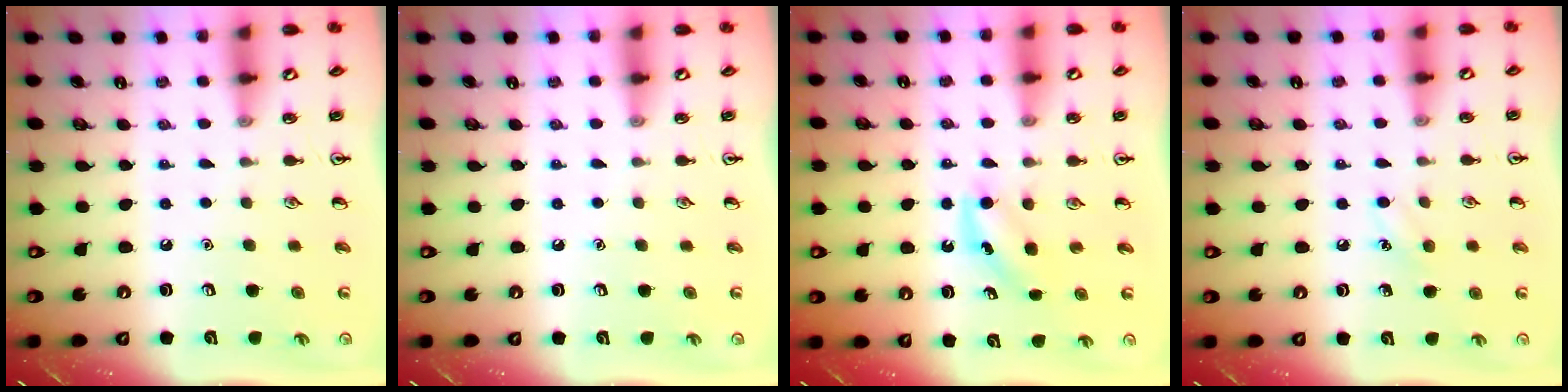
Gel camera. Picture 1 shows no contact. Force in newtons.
{"total": 0.0}
{"total": 4.4, "press": 4.1, "slide": 1.4}
{"total": 5.4, "press": 5.1, "slide": 1.6}